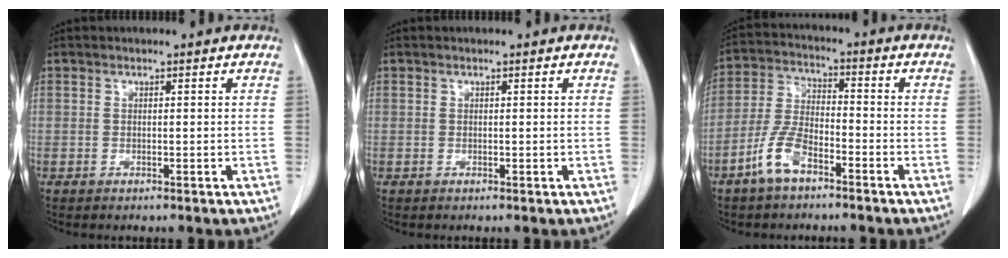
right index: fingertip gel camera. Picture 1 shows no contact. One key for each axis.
{"total": 0.0}
{"total": 7.5, "fx": -4.7, "fy": 2.9, "fz": 5.1, "tx": -0.120, "ty": 0.005, "tz": -0.095}